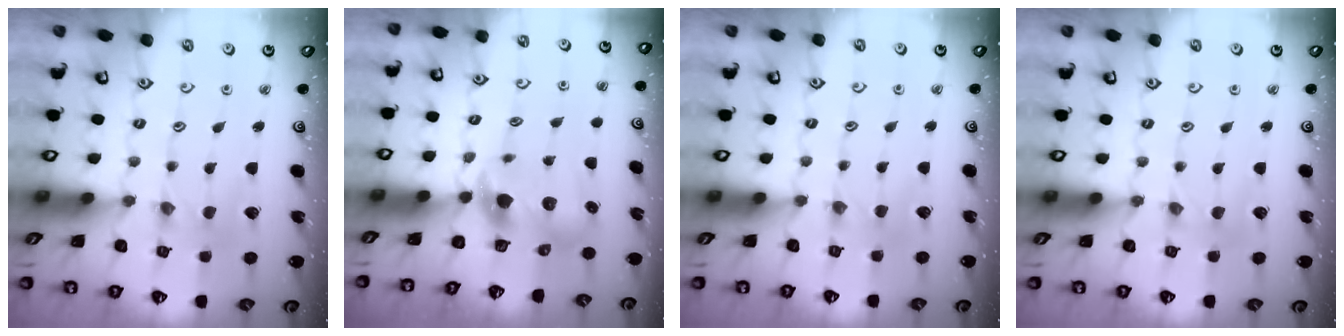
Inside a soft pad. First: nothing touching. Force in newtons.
{"total": 6.2, "press": 6.2, "slide": 0.9}
{"total": 2.6, "press": 2.5, "slide": 0.5}
{"total": 1.0, "press": 1.0, "slide": 0.2}